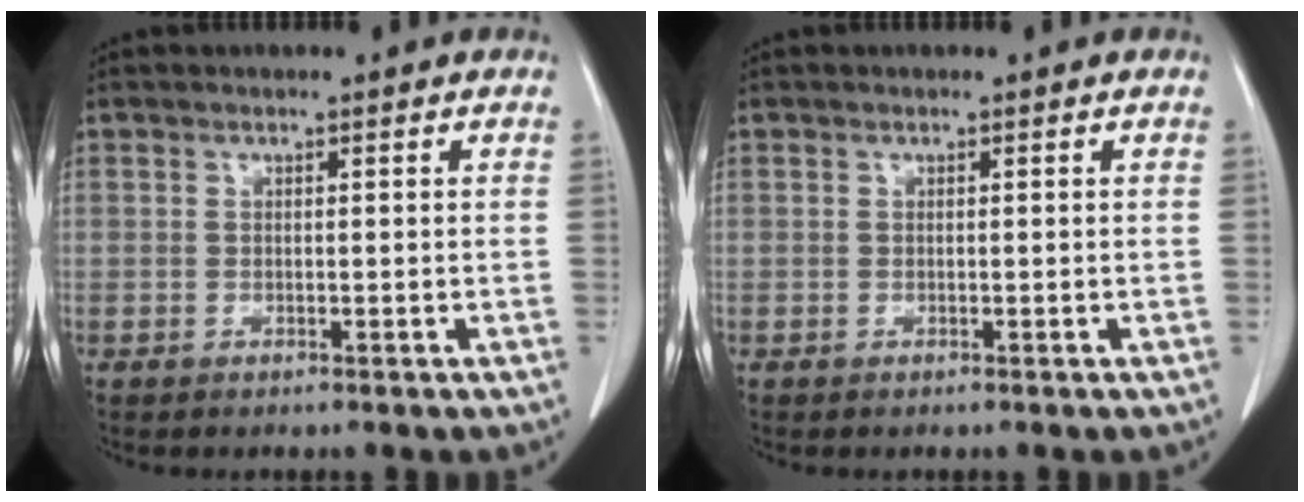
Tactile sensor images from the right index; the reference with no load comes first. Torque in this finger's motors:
{"motor_torque": [0.01, 0.00, 0.00, 0.00]}